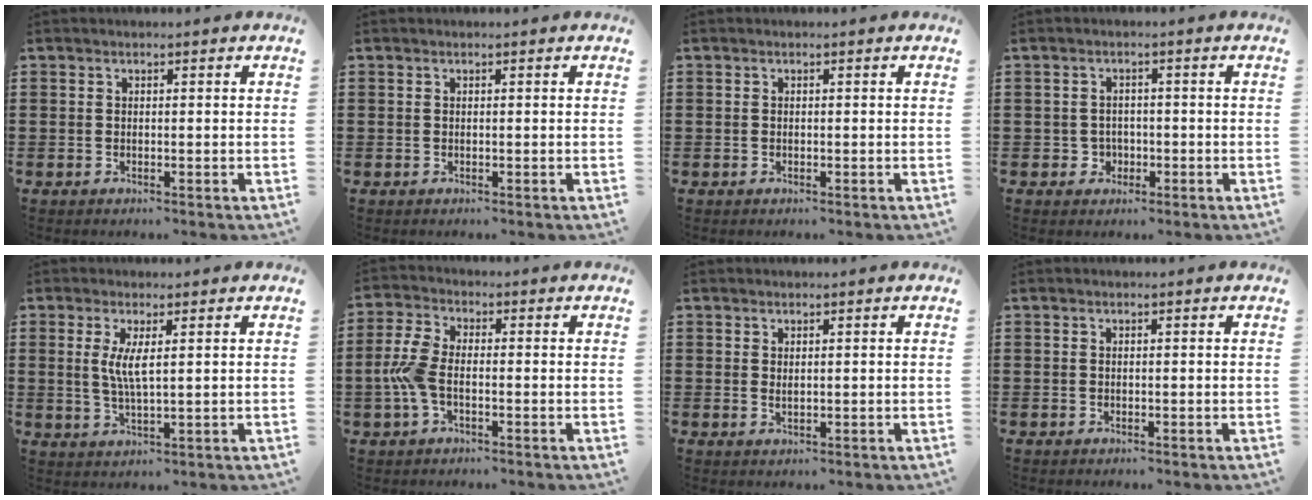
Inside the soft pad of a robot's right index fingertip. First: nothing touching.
{"total": 0.0}
{"total": 0.0}
{"total": 2.2, "force": [-0.7, 2.0, 0.5], "torque": [-0.017, 0.002, -0.019]}
{"total": 4.2, "force": [1.0, 0.7, 4.0], "torque": [-0.082, -0.001, 0.016]}
{"total": 5.9, "force": [-1.2, 2.9, 5.0], "torque": [-0.129, -0.005, -0.031]}
{"total": 0.8, "force": [0.5, 0.3, 0.6], "torque": [-0.011, 0.004, 0.009]}
{"total": 0.0}